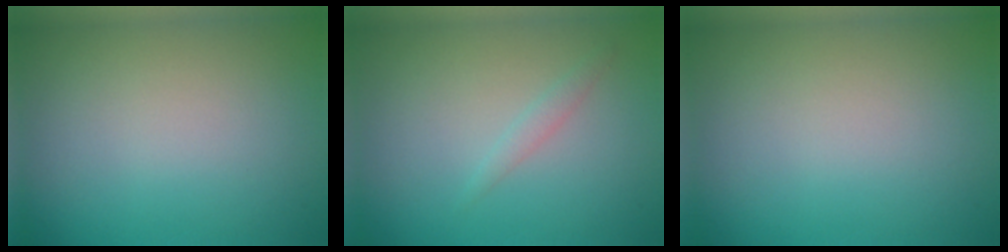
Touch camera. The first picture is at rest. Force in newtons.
{"total": 1.0, "press": 1.0, "slide": 0.1}
{"total": 0.0}